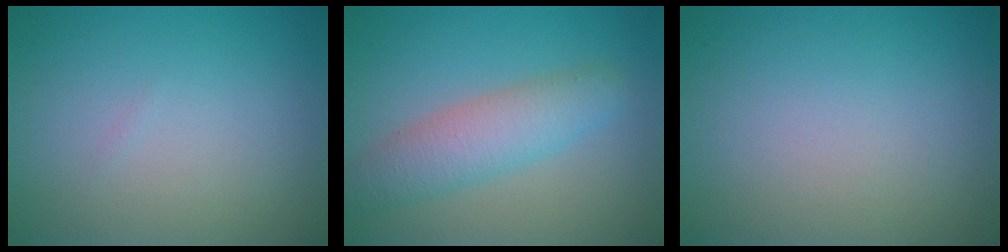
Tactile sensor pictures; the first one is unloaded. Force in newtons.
{"total": 4.4, "press": 4.4, "slide": 0.0}
{"total": 0.0}